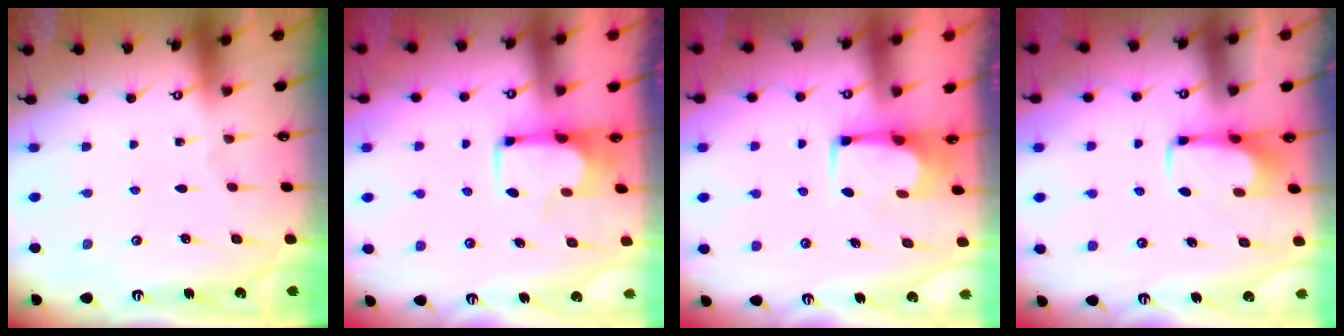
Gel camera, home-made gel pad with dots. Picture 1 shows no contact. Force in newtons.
{"total": 3.5, "press": 3.5, "slide": 0.4}
{"total": 1.8, "press": 1.7, "slide": 0.3}
{"total": 1.6, "press": 1.6, "slide": 0.5}